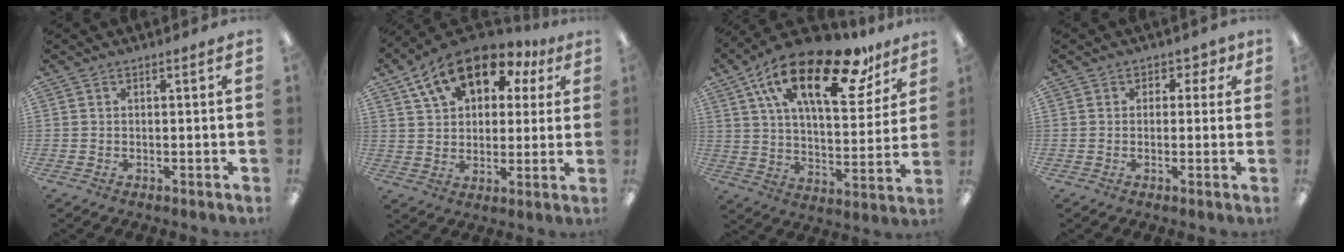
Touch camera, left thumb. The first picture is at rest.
{"total": 15.2, "force": [8.9, 9.1, 8.3], "torque": [-0.145, -0.031, 0.162]}
{"total": 23.7, "force": [14.1, 9.6, 16.5], "torque": [-0.266, -0.067, 0.235]}
{"total": 2.7, "force": [0.5, 2.3, 1.1], "torque": [-0.007, 0.004, 0.006]}